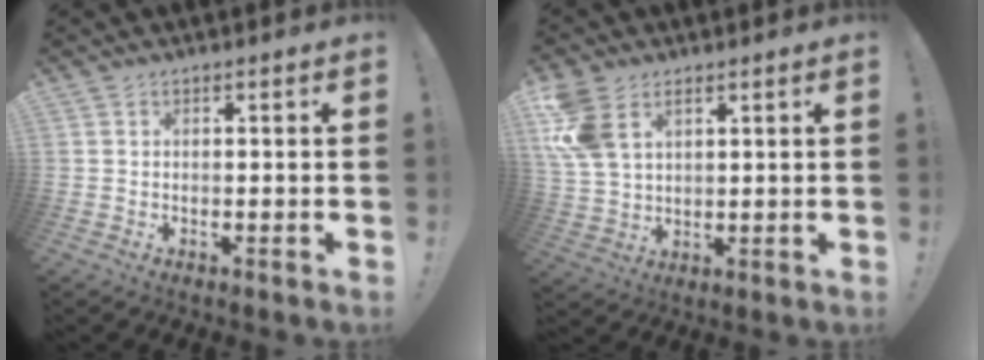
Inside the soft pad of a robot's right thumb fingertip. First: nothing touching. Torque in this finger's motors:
{"motor_torque": [0.88, 0.97, 0.92, 0.59, 0.05]}